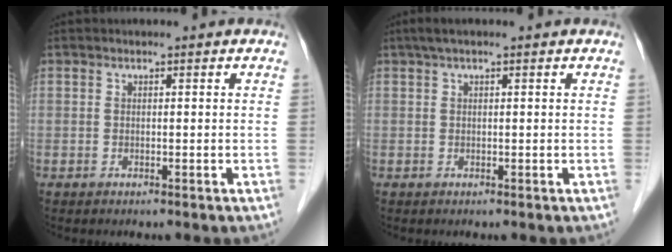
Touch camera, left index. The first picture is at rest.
{"total": 2.1, "force": [1.4, 0.3, 1.6], "torque": [-0.030, 0.025, 0.021]}